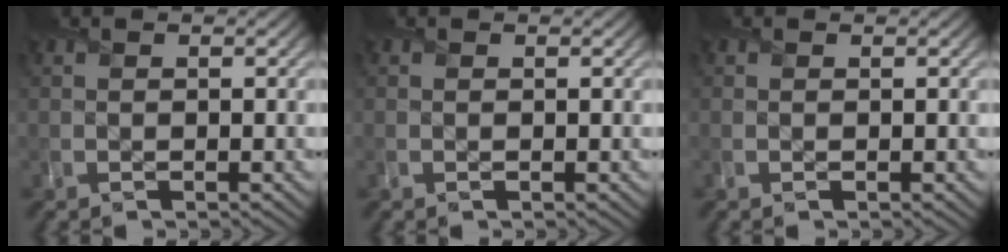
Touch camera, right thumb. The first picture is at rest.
{"total": 0.0}
{"total": 0.0}